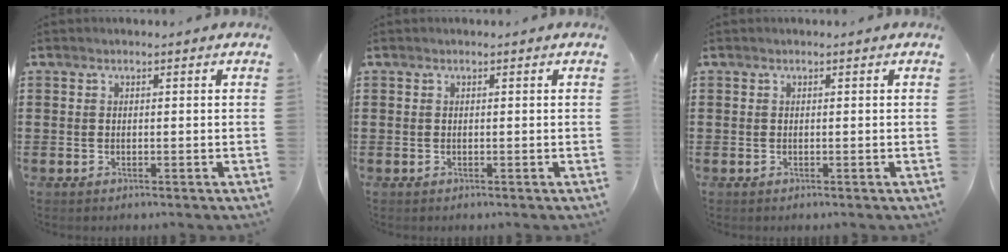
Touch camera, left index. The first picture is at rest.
{"total": 0.0}
{"total": 0.0}